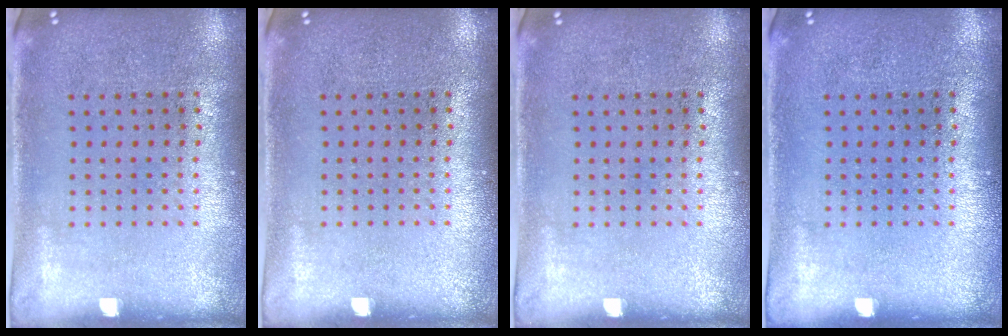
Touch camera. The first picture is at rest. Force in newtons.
{"total": 0.0}
{"total": 0.0}
{"total": 0.0}